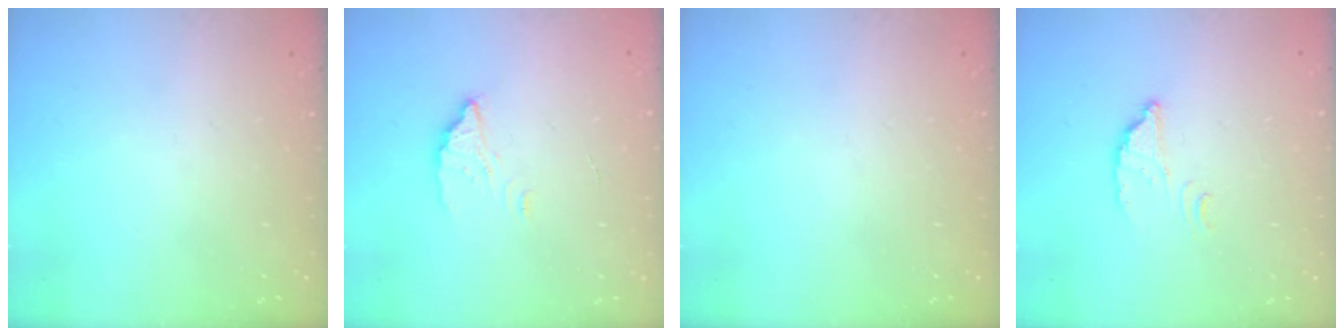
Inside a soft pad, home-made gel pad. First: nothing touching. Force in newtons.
{"total": 2.6, "press": 2.6, "slide": 0.2}
{"total": 0.0}
{"total": 2.8, "press": 2.8, "slide": 0.2}